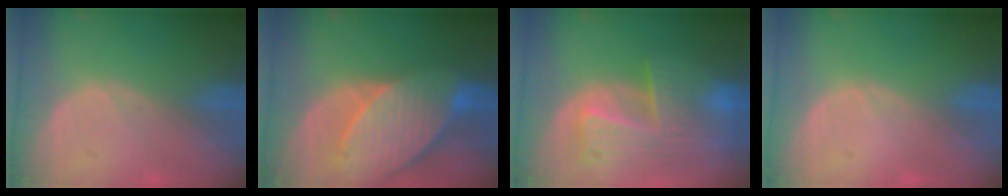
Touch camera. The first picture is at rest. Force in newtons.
{"total": 10.6, "press": 9.3, "slide": 5.0}
{"total": 10.2, "press": 8.8, "slide": 5.0}
{"total": 0.0}